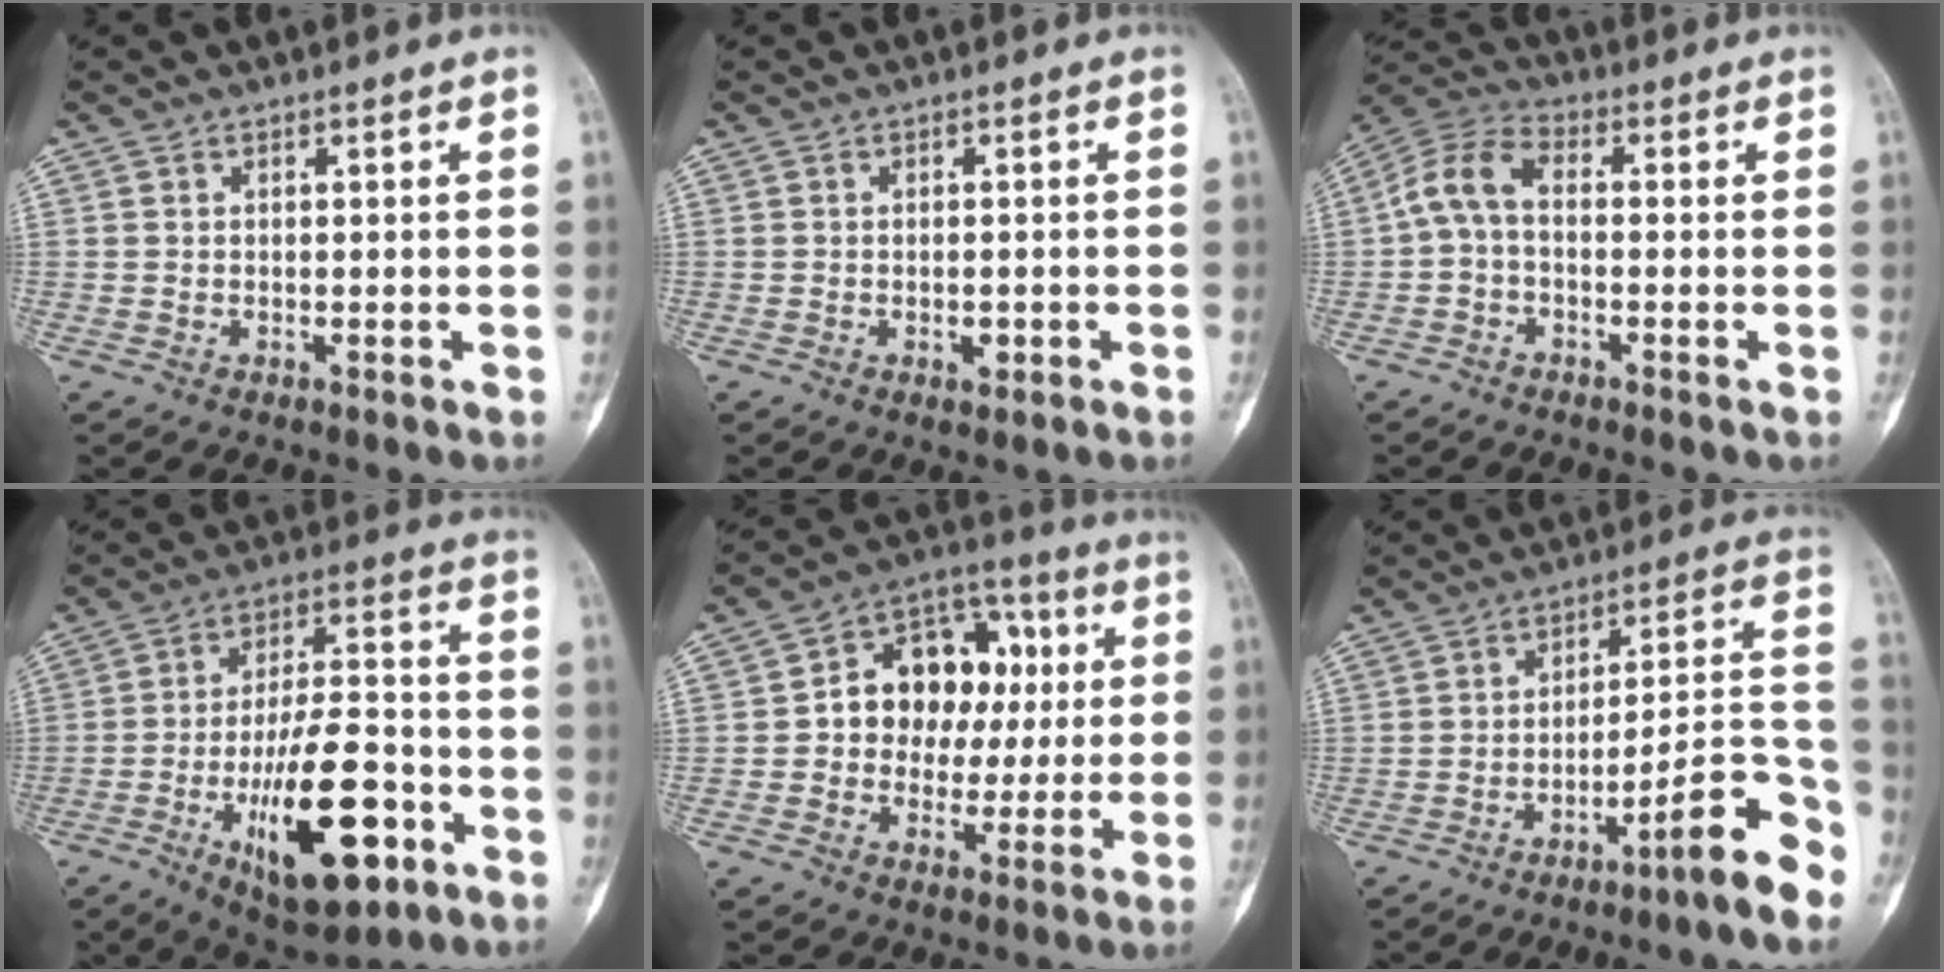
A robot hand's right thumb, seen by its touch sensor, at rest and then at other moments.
{"total": 1.5, "force": [-0.6, 0.7, 1.2], "torque": [-0.018, 0.002, -0.008]}
{"total": 7.1, "force": [-0.7, 4.1, 5.8], "torque": [-0.116, 0.026, -0.028]}
{"total": 20.8, "force": [-7.9, 8.5, 17.3], "torque": [-0.269, 0.034, -0.114]}
{"total": 15.2, "force": [1.5, 11.5, 9.7], "torque": [-0.091, 0.027, 0.018]}
{"total": 12.0, "force": [-7.4, 1.4, 9.4], "torque": [-0.123, 0.077, -0.118]}